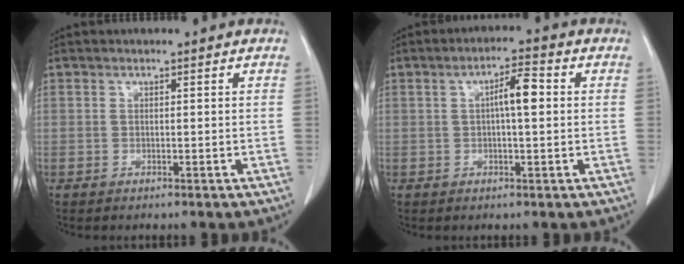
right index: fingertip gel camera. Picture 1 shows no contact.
{"total": 4.8, "force": [0.6, 0.9, 4.7], "torque": [-0.080, 0.012, 0.006]}